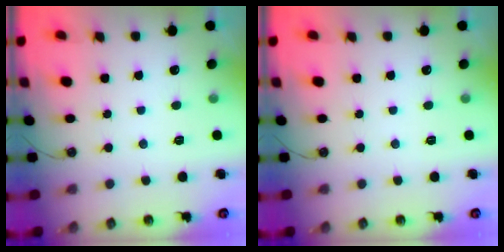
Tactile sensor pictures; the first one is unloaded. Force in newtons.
{"total": 0.0}